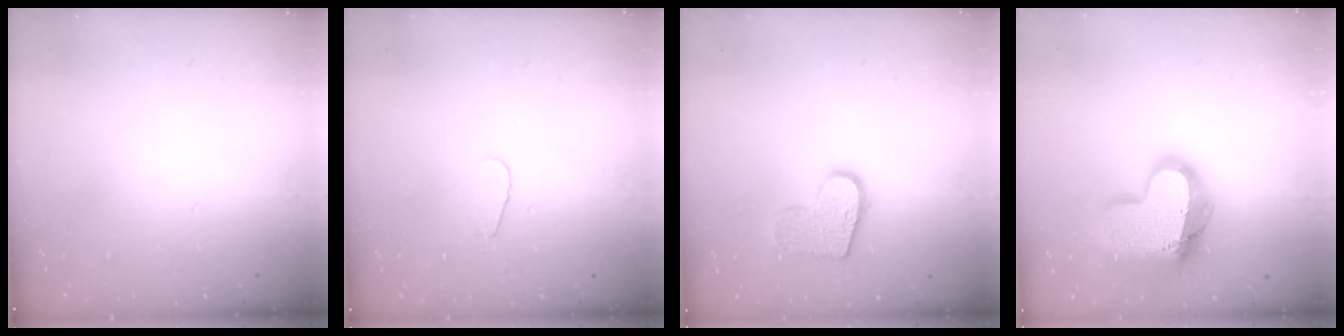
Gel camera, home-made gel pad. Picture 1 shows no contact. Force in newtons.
{"total": 3.1, "press": 3.1, "slide": 0.3}
{"total": 11.6, "press": 11.5, "slide": 0.5}
{"total": 18.9, "press": 18.8, "slide": 1.5}